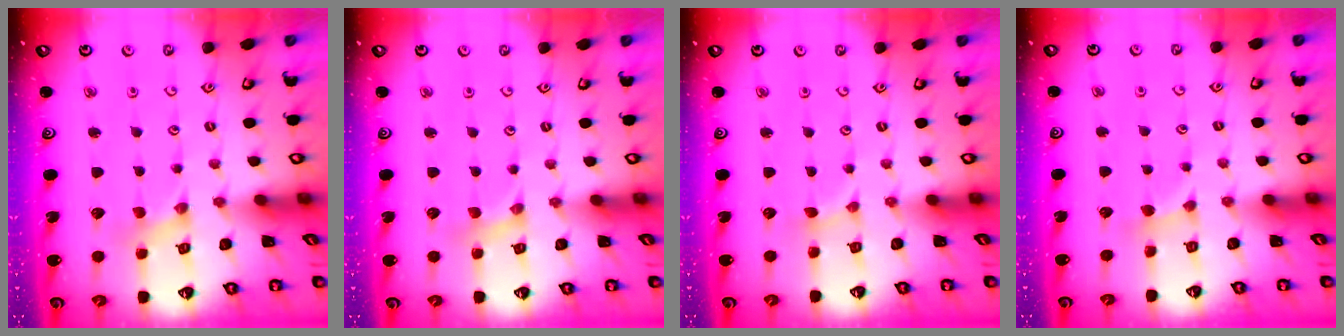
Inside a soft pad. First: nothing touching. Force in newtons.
{"total": 2.1, "press": 2.1, "slide": 0.4}
{"total": 1.3, "press": 1.2, "slide": 0.2}
{"total": 2.9, "press": 2.9, "slide": 0.4}